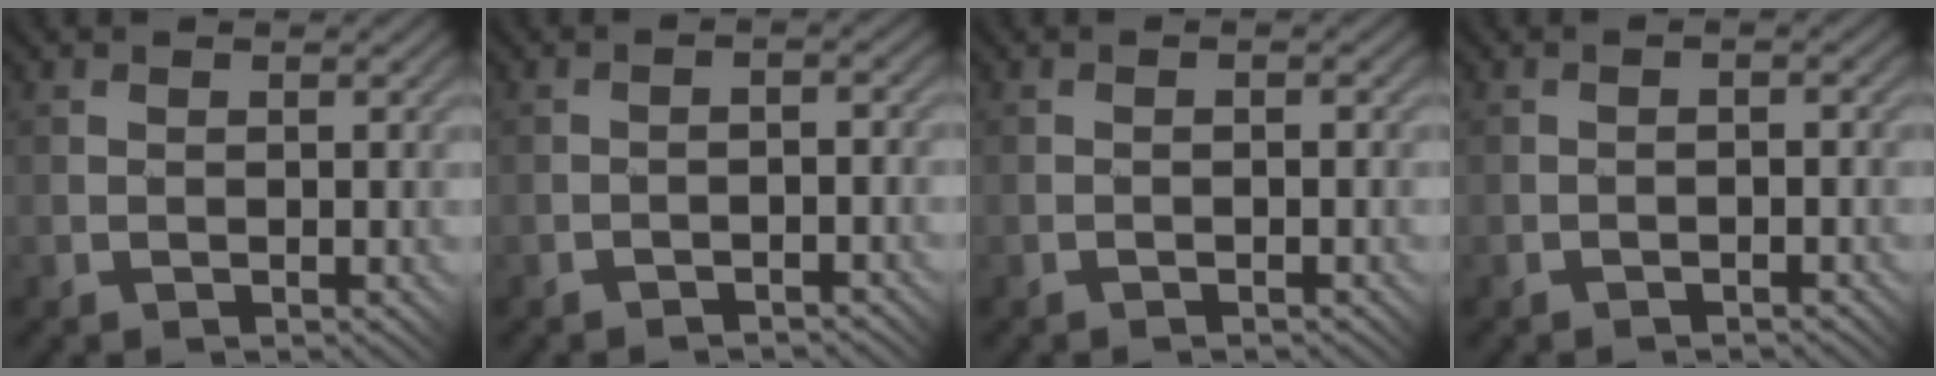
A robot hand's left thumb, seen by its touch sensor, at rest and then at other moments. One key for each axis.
{"total": 1.2, "fx": -1.1, "fy": -0.1, "fz": 0.5, "tx": -0.010, "ty": 0.012, "tz": -0.026}
{"total": 1.0, "fx": -0.5, "fy": -0.1, "fz": 0.8, "tx": -0.012, "ty": 0.010, "tz": -0.010}
{"total": 0.9, "fx": -0.7, "fy": -0.1, "fz": 0.6, "tx": -0.011, "ty": 0.009, "tz": -0.015}